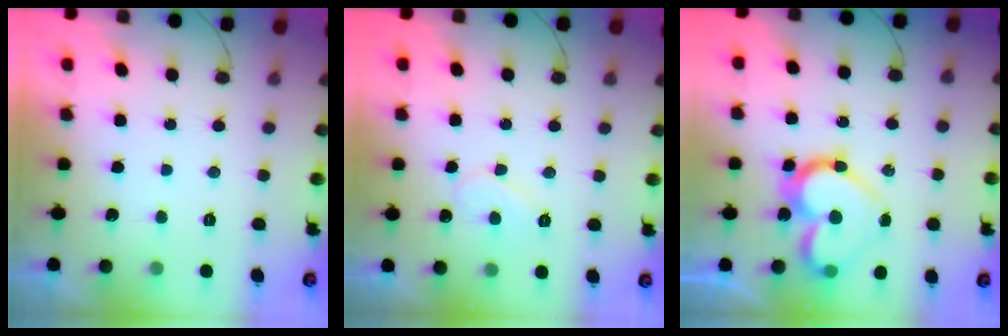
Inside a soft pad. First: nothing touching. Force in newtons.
{"total": 6.7, "press": 6.7, "slide": 0.5}
{"total": 15.0, "press": 14.8, "slide": 2.0}